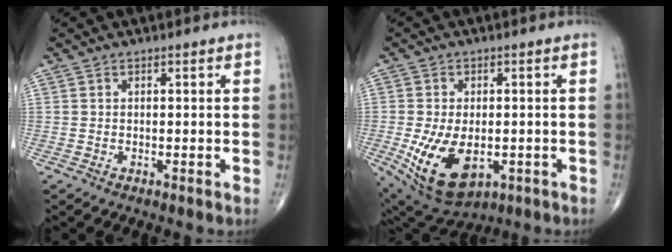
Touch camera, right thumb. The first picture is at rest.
{"total": 13.1, "force": [-3.3, 7.6, 10.2], "torque": [-0.177, -0.006, -0.033]}